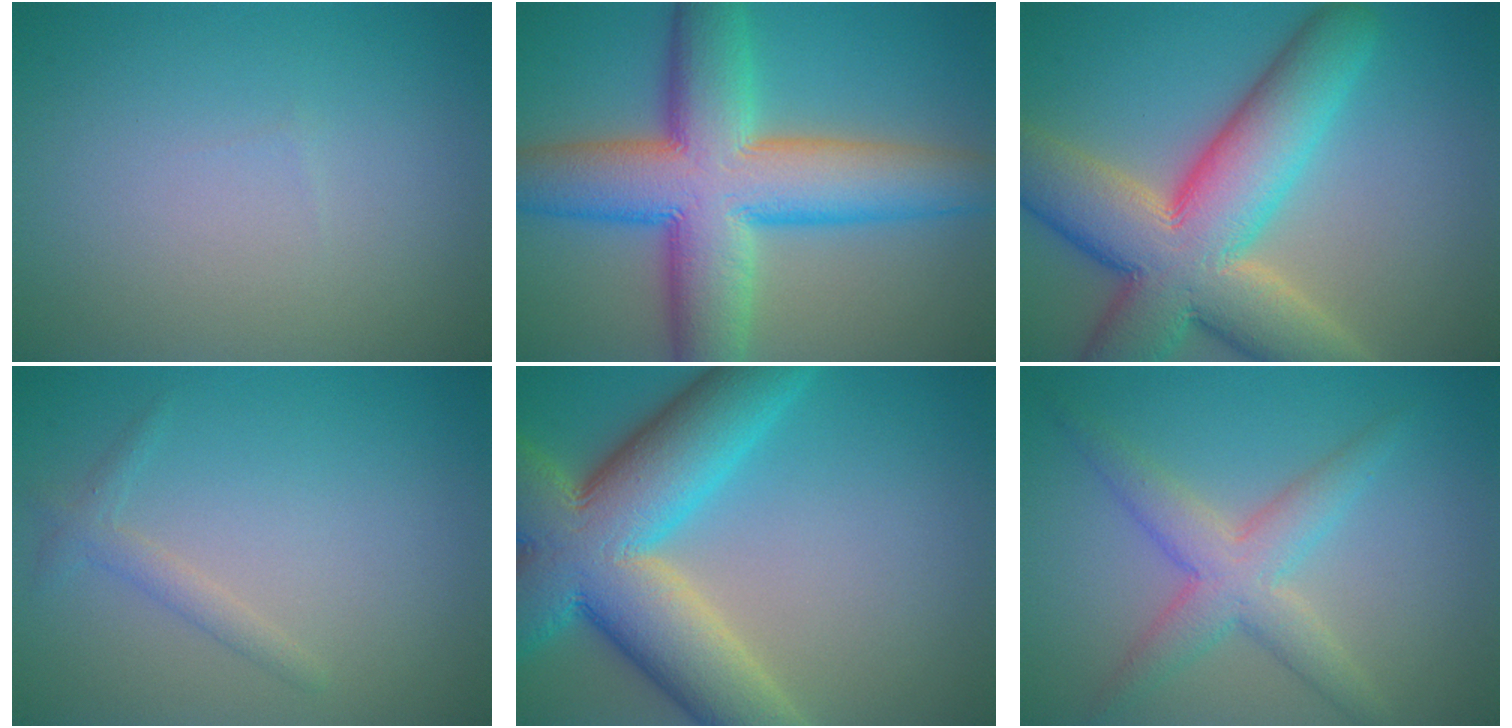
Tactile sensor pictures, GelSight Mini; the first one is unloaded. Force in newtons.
{"total": 13.0, "press": 12.9, "slide": 0.7}
{"total": 13.0, "press": 12.9, "slide": 1.1}
{"total": 1.5, "press": 1.4, "slide": 0.1}
{"total": 13.6, "press": 13.5, "slide": 1.0}
{"total": 4.2, "press": 4.2, "slide": 0.0}